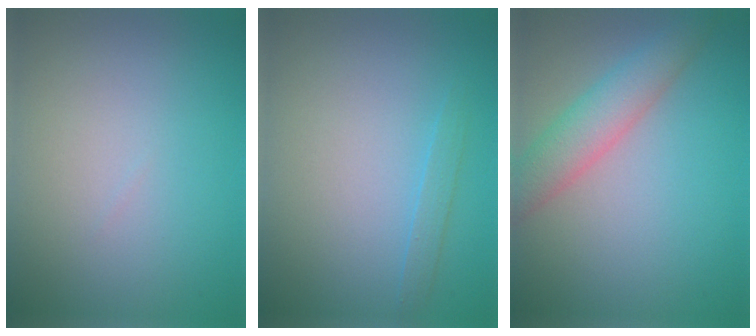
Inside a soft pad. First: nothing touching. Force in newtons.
{"total": 1.0, "press": 1.0, "slide": 0.1}
{"total": 4.1, "press": 4.1, "slide": 0.2}